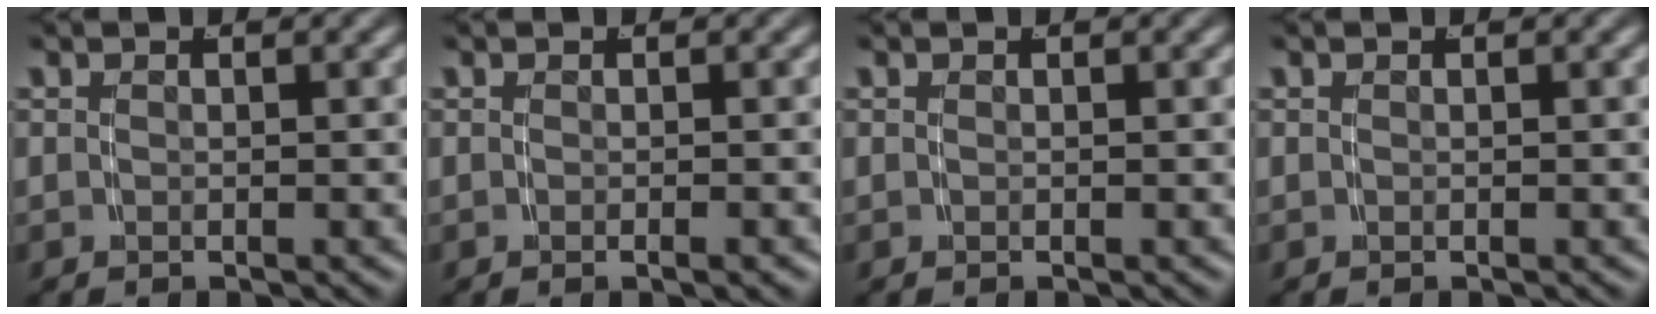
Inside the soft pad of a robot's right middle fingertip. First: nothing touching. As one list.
[{"total": 0.6, "force": [-0.5, 0.0, 0.4], "torque": [-0.006, 0.005, -0.009]}, {"total": 0.0}, {"total": 0.0}]